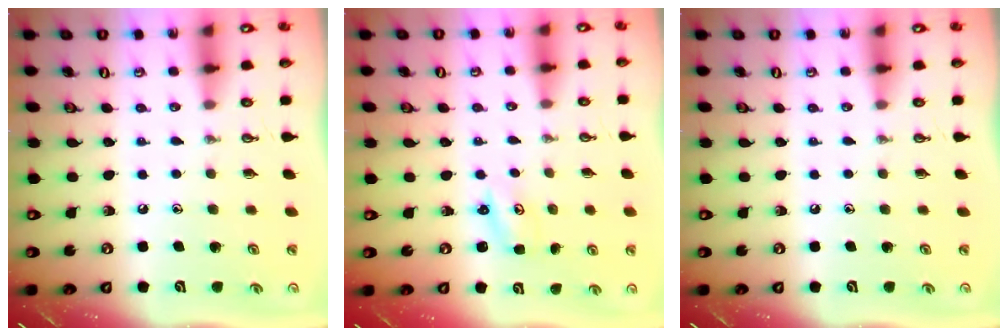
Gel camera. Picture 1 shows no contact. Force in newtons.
{"total": 1.8, "press": 1.8, "slide": 0.2}
{"total": 0.0}